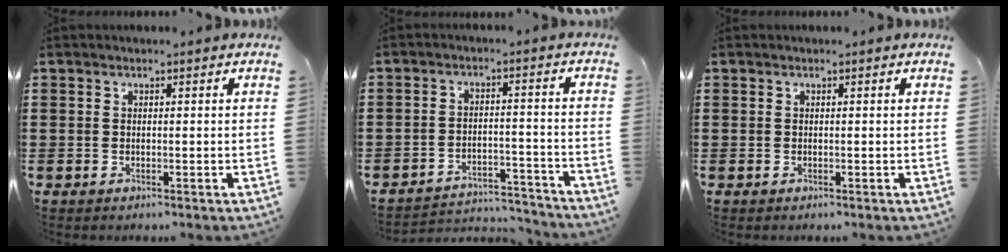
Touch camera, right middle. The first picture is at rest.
{"total": 4.3, "force": [-4.2, 0.7, 0.3], "torque": [-0.008, 0.003, -0.089]}
{"total": 0.0}